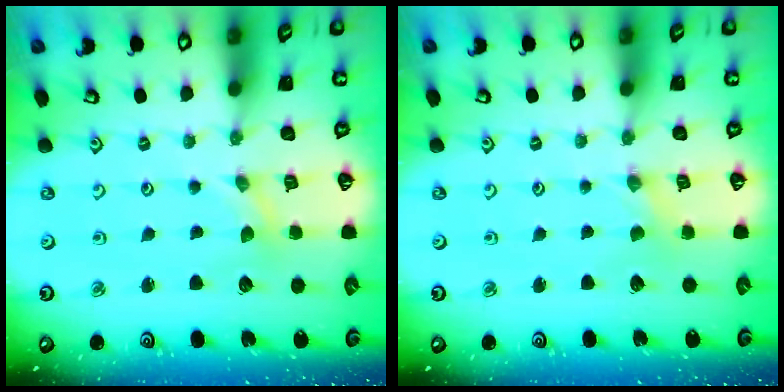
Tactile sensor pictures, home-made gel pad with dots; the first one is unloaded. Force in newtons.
{"total": 0.0}